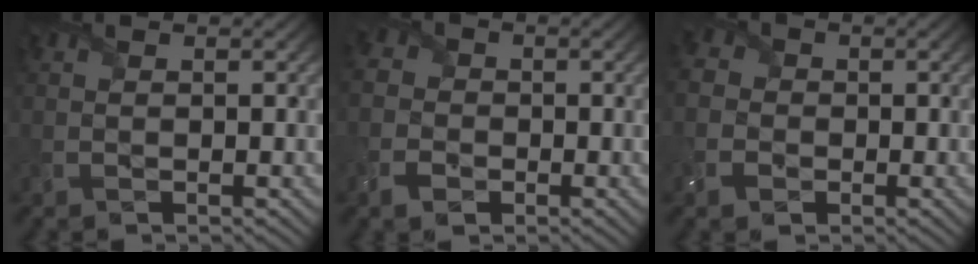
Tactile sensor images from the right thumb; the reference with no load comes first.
{"total": 4.1, "force": [-1.7, 3.4, 1.5], "torque": [-0.051, -0.004, -0.042]}
{"total": 4.8, "force": [-1.4, 4.2, 1.9], "torque": [-0.068, 0.001, -0.039]}